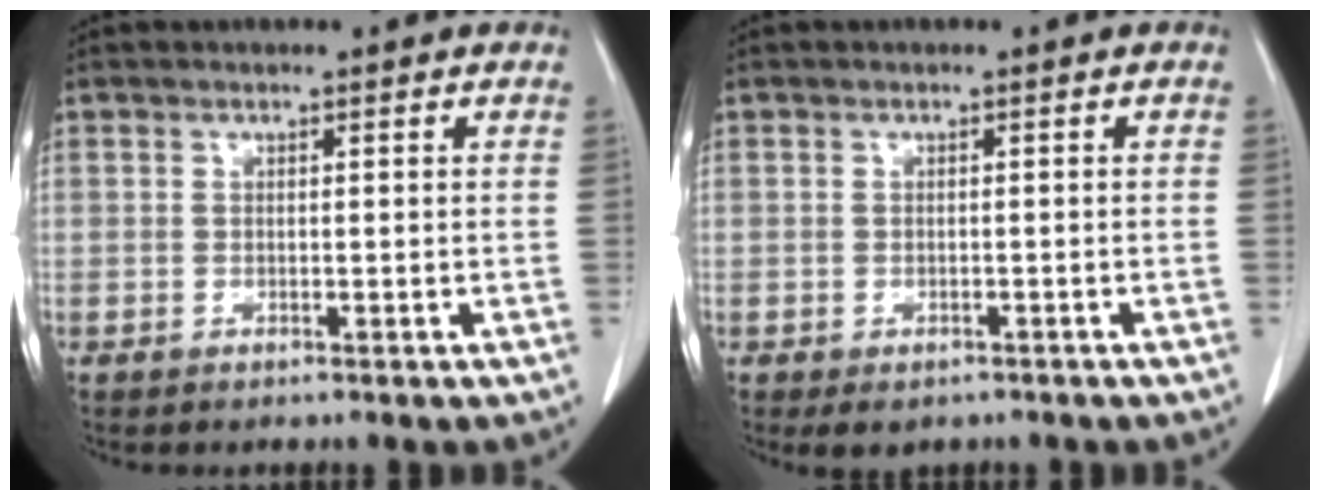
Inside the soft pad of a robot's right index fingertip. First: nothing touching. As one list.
[{"total": 3.3, "force": [-2.4, 2.0, 1.1], "torque": [-0.007, 0.000, -0.026]}]